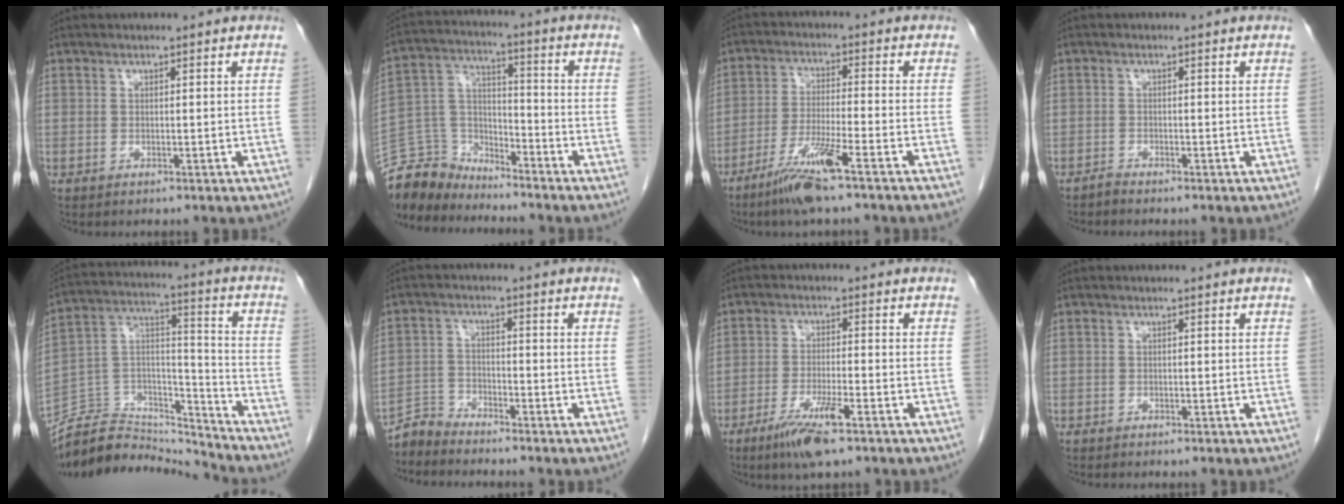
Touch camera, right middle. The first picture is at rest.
{"total": 9.3, "force": [-8.9, 2.5, 0.3], "torque": [-0.014, 0.024, -0.177]}
{"total": 8.6, "force": [-5.6, -0.6, 6.5], "torque": [-0.127, -0.022, -0.107]}
{"total": 0.7, "force": [-0.7, -0.2, -0.1], "torque": [0.001, -0.002, -0.015]}
{"total": 15.5, "force": [-15.4, 2.2, 0.7], "torque": [-0.008, 0.060, -0.271]}
{"total": 3.6, "force": [-3.5, 0.0, -0.7], "torque": [0.014, -0.011, -0.071]}
{"total": 7.0, "force": [-4.4, 0.5, 5.4], "torque": [-0.106, -0.014, -0.078]}
{"total": 0.0}